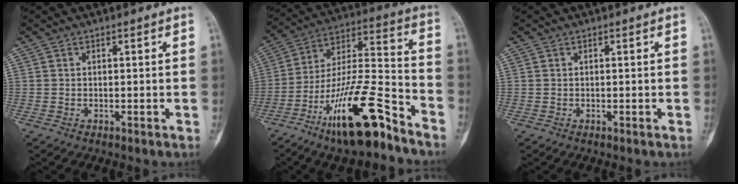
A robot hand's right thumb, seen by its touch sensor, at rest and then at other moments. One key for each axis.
{"total": 19.9, "fx": -12.4, "fy": 5.2, "fz": 14.6, "tx": -0.272, "ty": 0.084, "tz": -0.219}
{"total": 0.0}